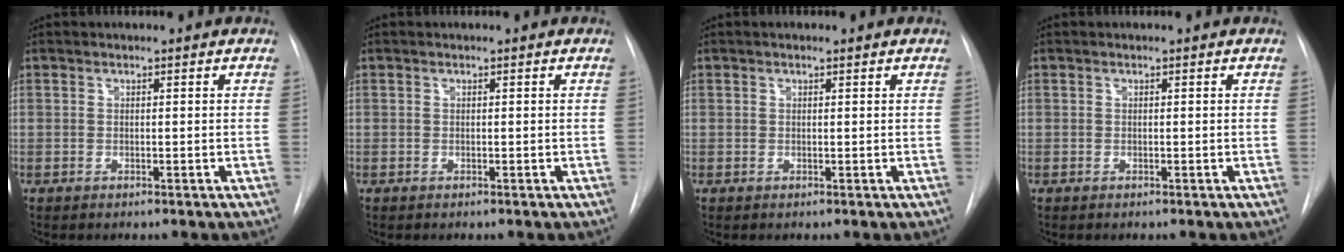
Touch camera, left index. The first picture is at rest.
{"total": 0.0}
{"total": 0.6, "force": [0.4, 0.1, 0.4], "torque": [-0.008, 0.001, 0.006]}
{"total": 0.0}